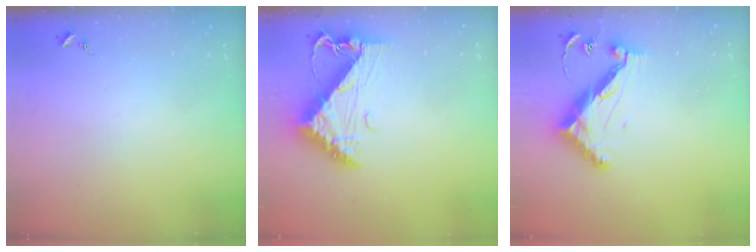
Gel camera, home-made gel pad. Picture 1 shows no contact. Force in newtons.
{"total": 11.4, "press": 11.3, "slide": 1.4}
{"total": 13.0, "press": 13.0, "slide": 0.6}